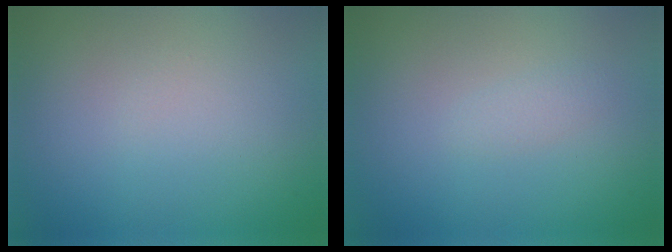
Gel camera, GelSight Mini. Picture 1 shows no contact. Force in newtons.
{"total": 0.8, "press": 0.8, "slide": 0.1}